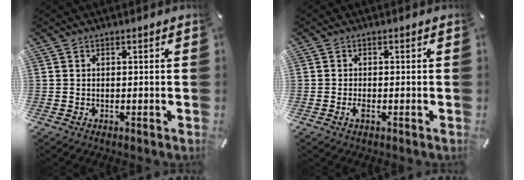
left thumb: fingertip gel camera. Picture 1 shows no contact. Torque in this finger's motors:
{"motor_torque": [0.00, 0.01, 0.07, 0.08, 0.00]}